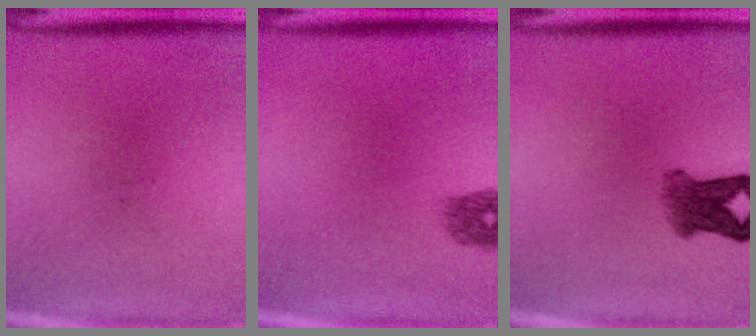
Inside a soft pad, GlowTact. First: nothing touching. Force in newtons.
{"total": 1.6}
{"total": 4.8}